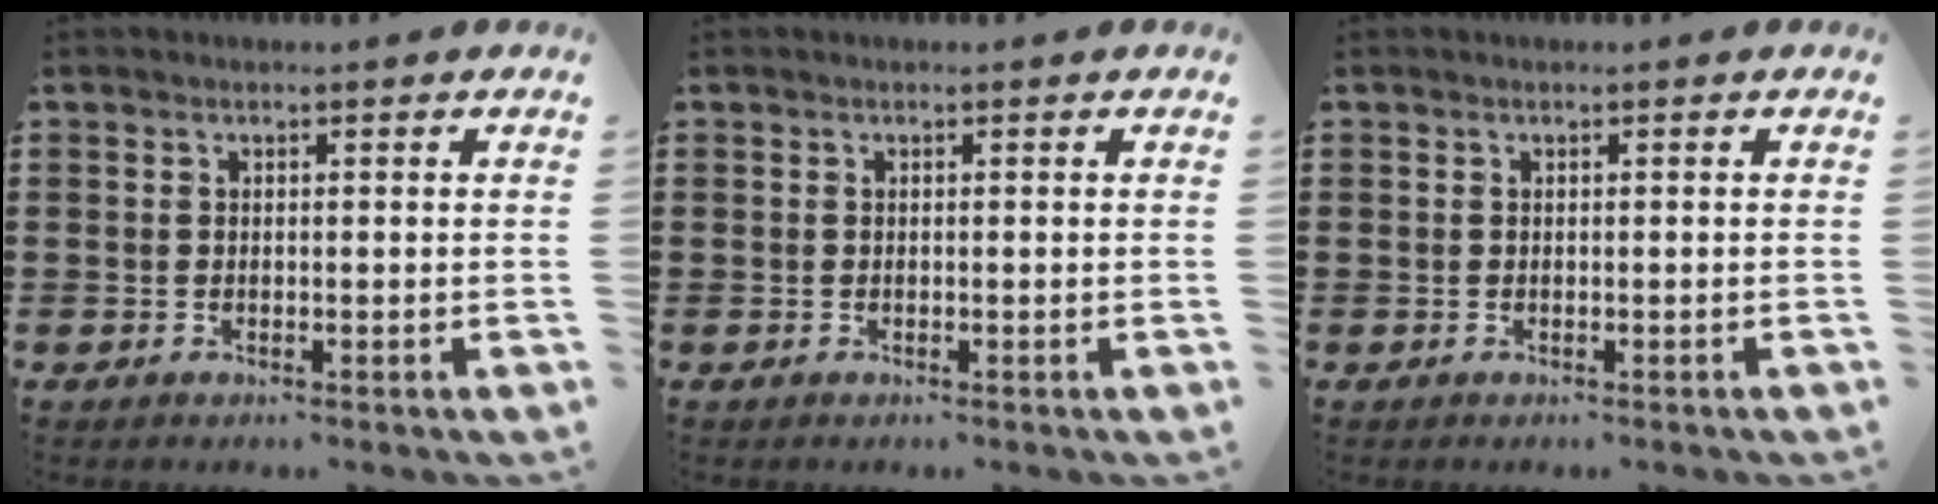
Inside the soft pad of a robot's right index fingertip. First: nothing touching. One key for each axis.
{"total": 0.0}
{"total": 0.0}